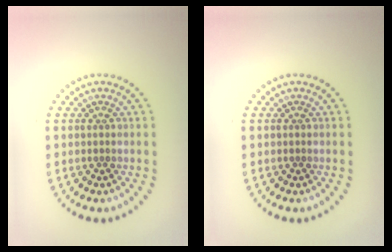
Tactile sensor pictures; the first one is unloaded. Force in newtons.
{"total": 0.0}